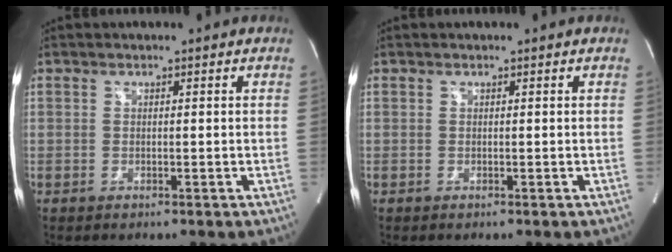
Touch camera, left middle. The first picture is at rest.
{"total": 0.0}